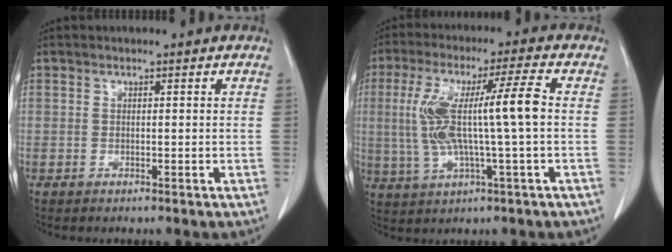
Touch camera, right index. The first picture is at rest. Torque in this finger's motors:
{"motor_torque": [1.30, 0.08, 0.66, 0.21]}